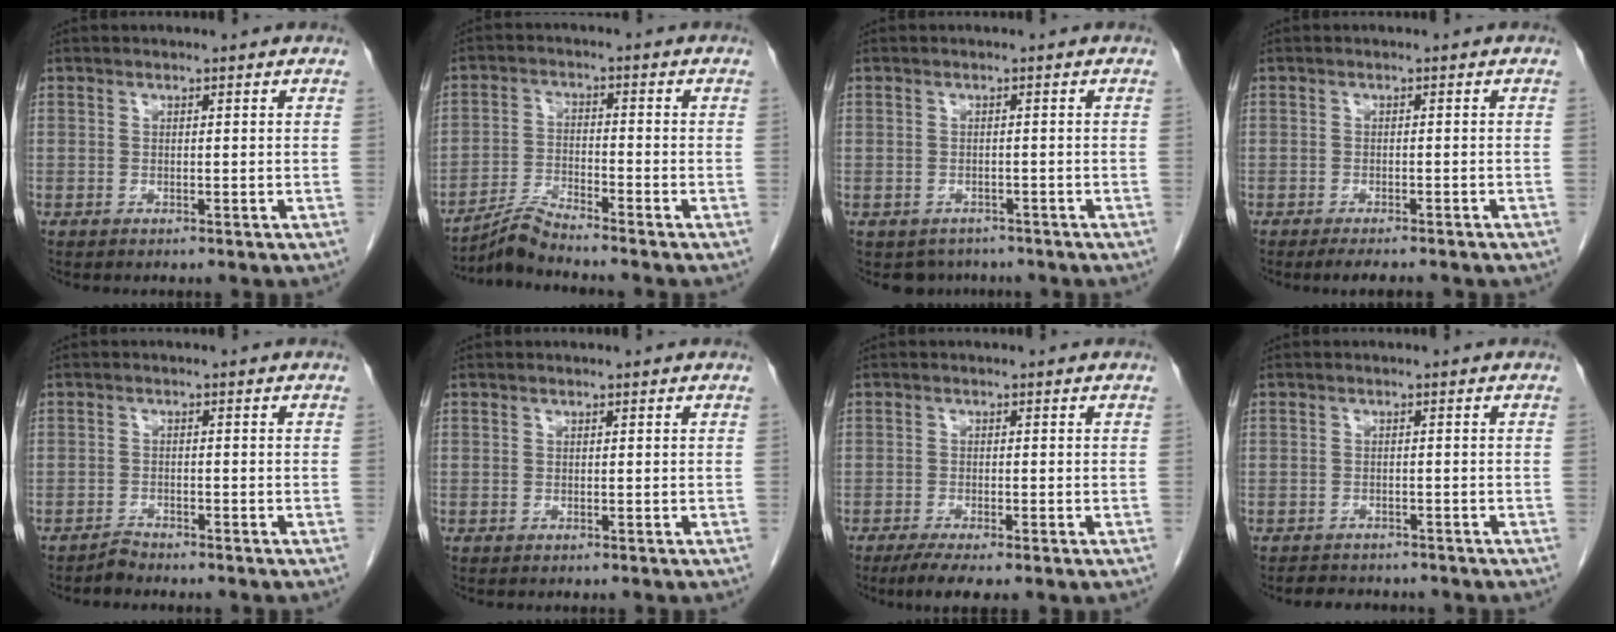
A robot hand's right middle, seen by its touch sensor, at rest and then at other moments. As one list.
[{"total": 4.9, "force": [-4.7, -1.2, 0.9], "torque": [-0.024, -0.018, -0.092]}, {"total": 3.1, "force": [-2.5, 1.7, 0.0], "torque": [-0.002, 0.003, -0.035]}, {"total": 5.5, "force": [-4.6, 0.9, 2.9], "torque": [-0.033, -0.009, -0.059]}, {"total": 1.4, "force": [-1.4, 0.0, -0.2], "torque": [0.007, -0.003, -0.026]}, {"total": 0.0}, {"total": 4.5, "force": [-2.9, 0.7, 3.4], "torque": [-0.060, -0.014, -0.046]}, {"total": 3.9, "force": [-3.5, 1.6, 0.7], "torque": [-0.015, -0.003, -0.049]}]